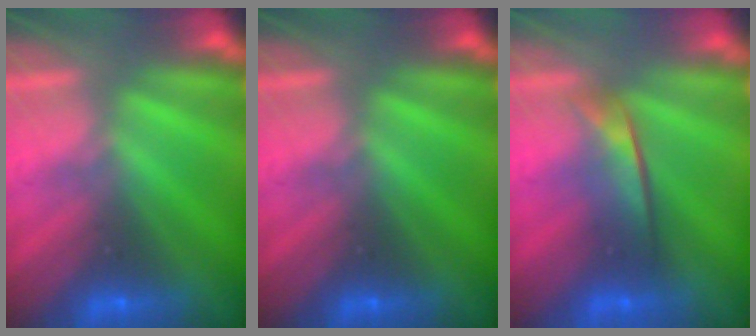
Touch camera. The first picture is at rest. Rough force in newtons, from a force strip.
{"total": 0.0}
{"total": 2.0}